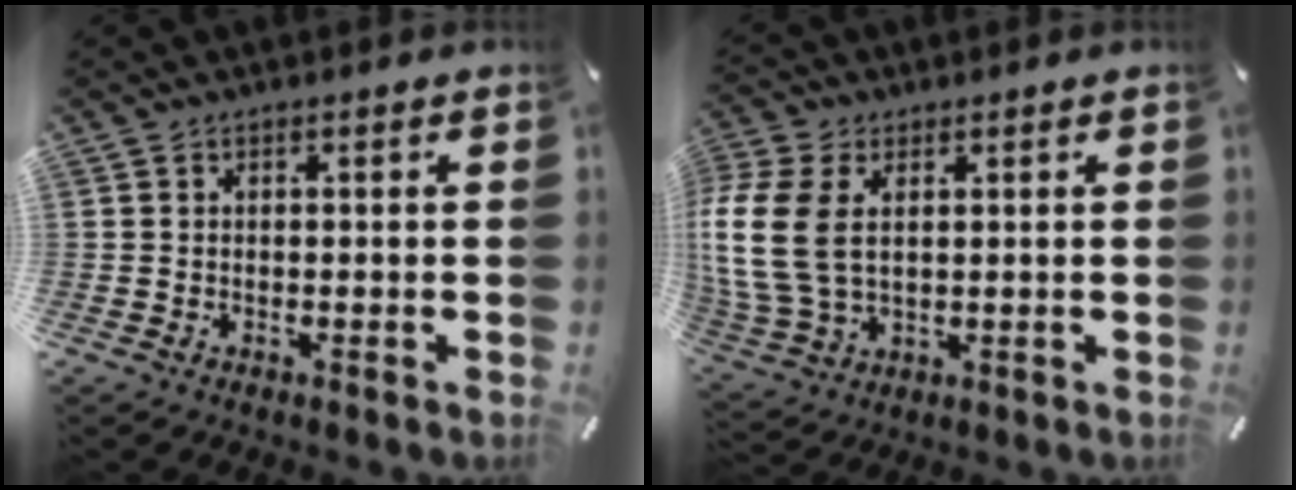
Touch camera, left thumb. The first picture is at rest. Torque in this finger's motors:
{"motor_torque": [1.28, 1.28, 2.27, -0.29, 1.05]}